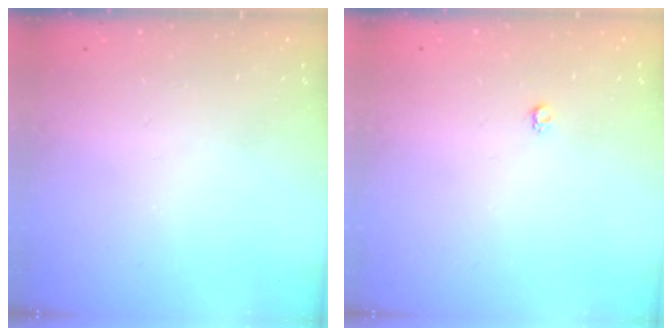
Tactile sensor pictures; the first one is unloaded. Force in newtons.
{"total": 2.6, "press": 2.6, "slide": 0.4}